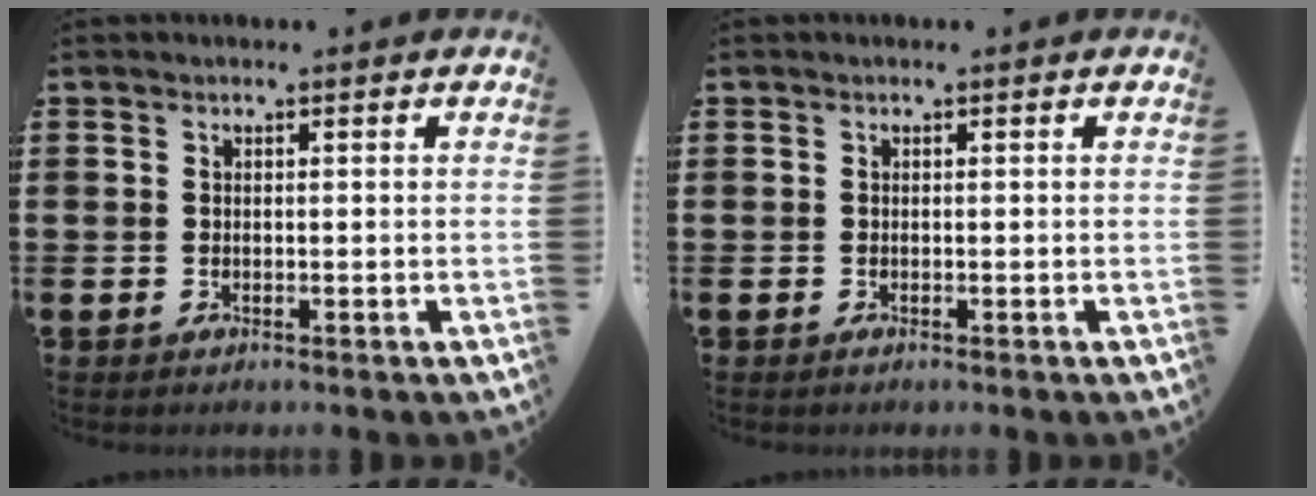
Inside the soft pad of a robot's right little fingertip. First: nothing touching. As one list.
[{"total": 0.0}]